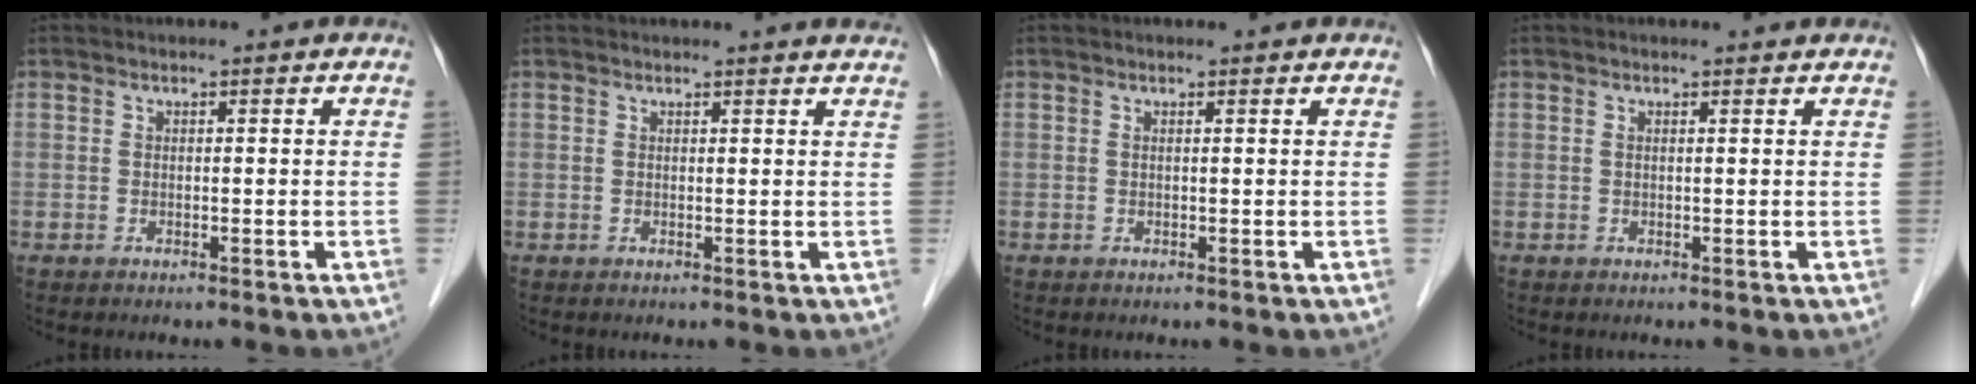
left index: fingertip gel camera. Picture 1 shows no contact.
{"total": 4.1, "force": [3.9, -0.3, 1.1], "torque": [-0.017, 0.002, 0.030]}
{"total": 0.8, "force": [0.8, -0.1, 0.3], "torque": [-0.015, 0.002, 0.009]}
{"total": 1.4, "force": [1.3, 0.0, 0.4], "torque": [-0.015, 0.003, 0.013]}